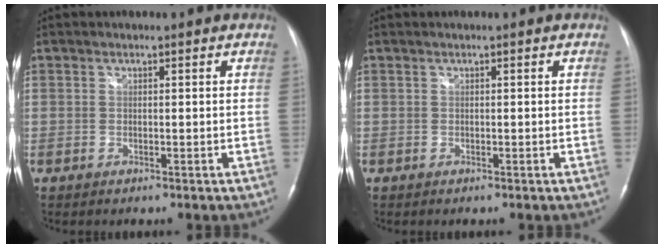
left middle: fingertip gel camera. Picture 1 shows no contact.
{"total": 0.0}